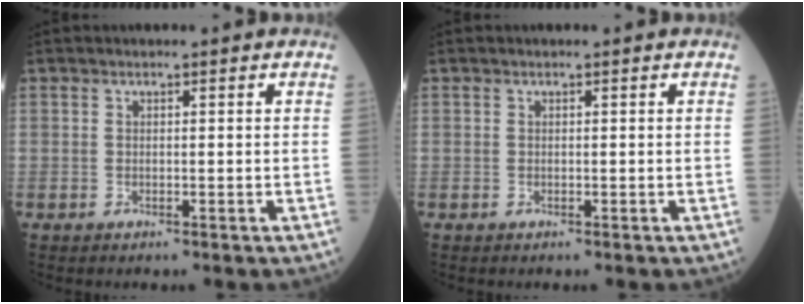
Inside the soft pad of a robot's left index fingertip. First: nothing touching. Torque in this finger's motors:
{"motor_torque": [0.00, 0.00, 0.02, -0.01]}